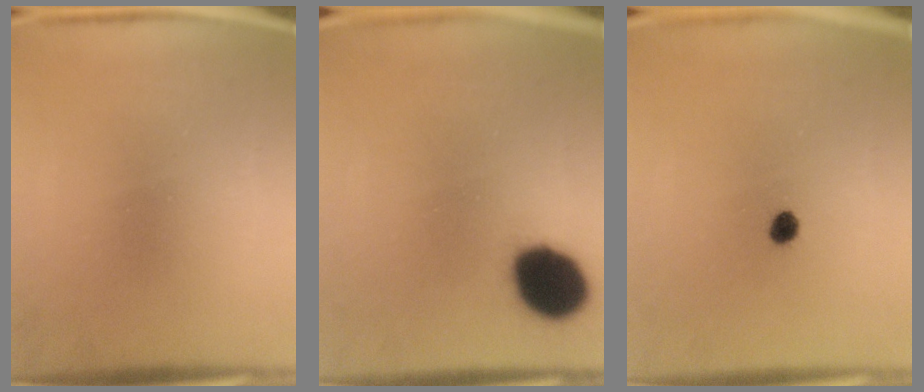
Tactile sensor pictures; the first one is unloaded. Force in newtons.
{"total": 14.4}
{"total": 2.1}